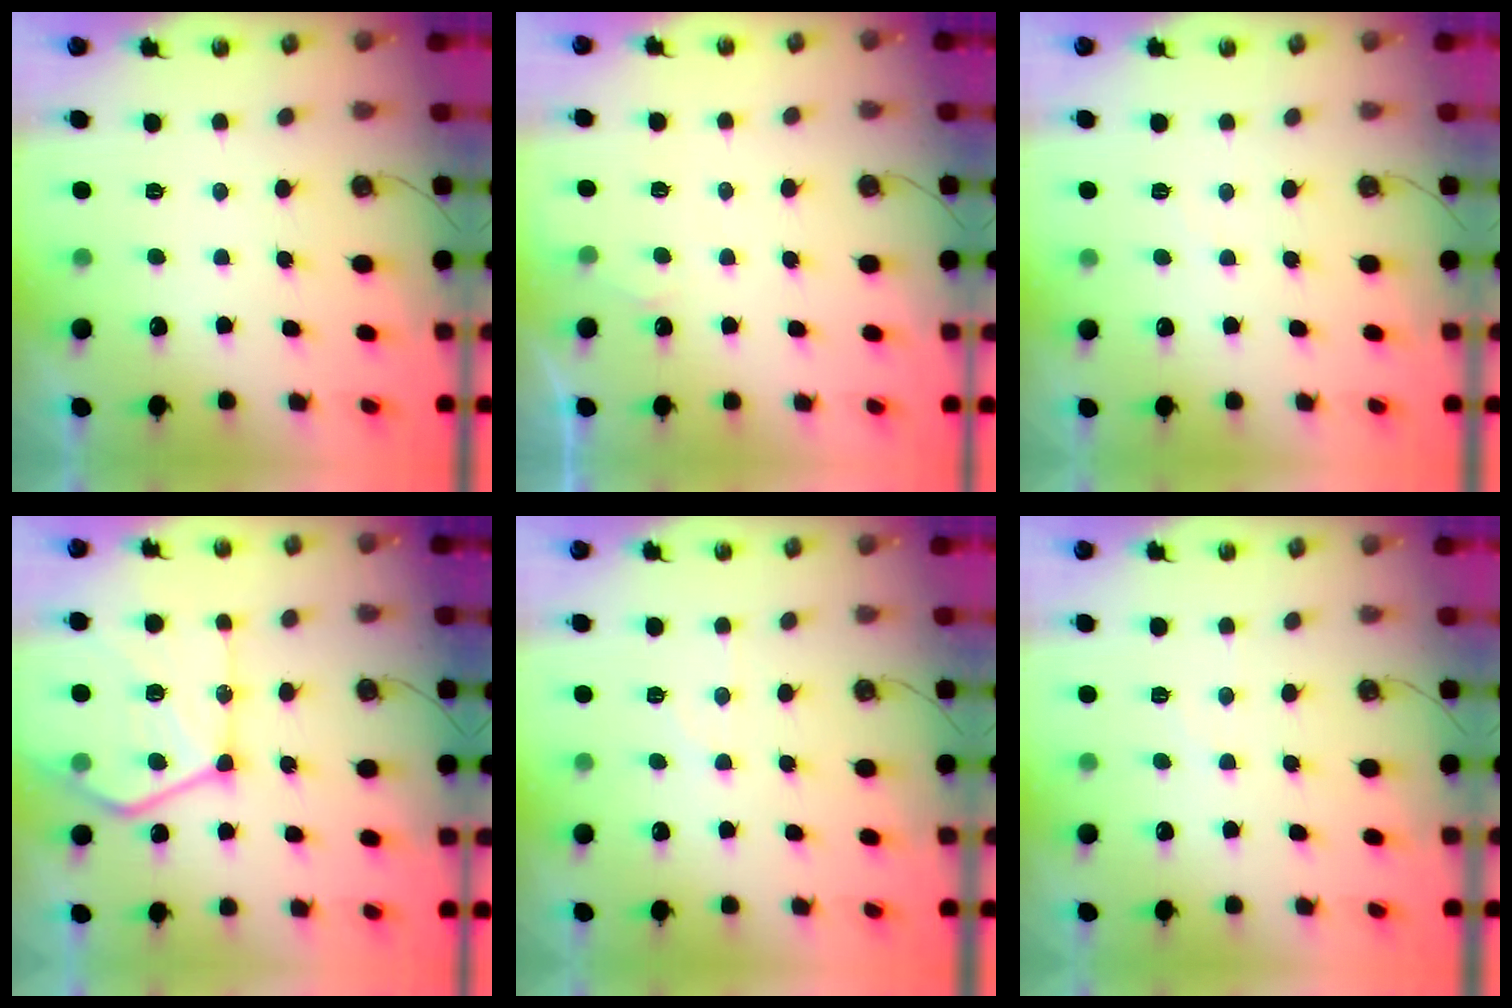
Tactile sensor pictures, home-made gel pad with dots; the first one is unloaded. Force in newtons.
{"total": 2.9, "press": 2.9, "slide": 0.4}
{"total": 2.6, "press": 2.6, "slide": 0.3}
{"total": 23.3, "press": 23.2, "slide": 2.7}
{"total": 6.0, "press": 5.9, "slide": 0.9}
{"total": 3.1, "press": 3.1, "slide": 0.6}